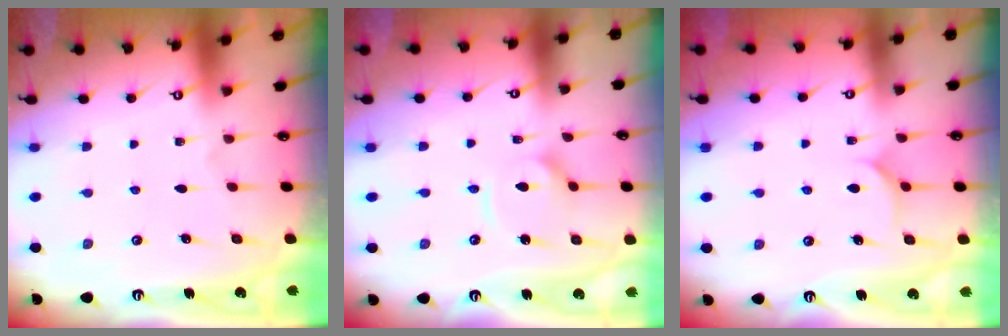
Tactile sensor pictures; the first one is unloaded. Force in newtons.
{"total": 7.0, "press": 7.0, "slide": 0.5}
{"total": 5.9, "press": 5.8, "slide": 0.6}